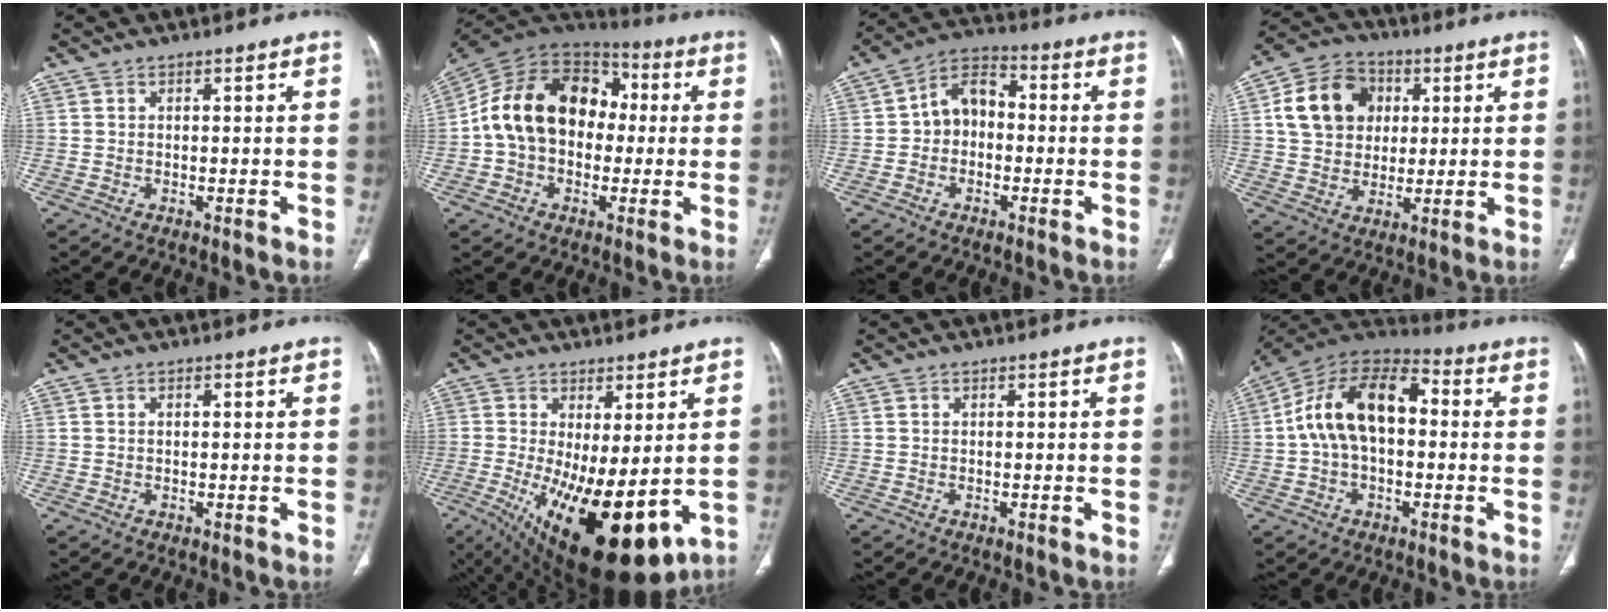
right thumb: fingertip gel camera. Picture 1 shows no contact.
{"total": 19.4, "force": [0.7, 14.2, 13.2], "torque": [-0.210, 0.045, 0.002]}
{"total": 7.8, "force": [-0.6, 5.9, 5.0], "torque": [-0.059, 0.031, -0.027]}
{"total": 13.9, "force": [3.3, 11.4, 7.3], "torque": [-0.110, 0.007, 0.055]}
{"total": 0.5, "force": [0.1, 0.2, 0.4], "torque": [-0.013, 0.004, 0.003]}
{"total": 18.7, "force": [-3.0, 7.5, 16.9], "torque": [-0.275, -0.030, -0.017]}
{"total": 0.0}
{"total": 16.3, "force": [0.9, 9.8, 12.9], "torque": [-0.217, 0.045, 0.004]}